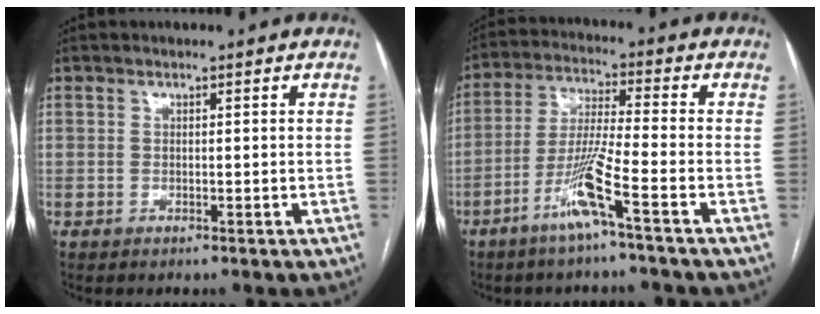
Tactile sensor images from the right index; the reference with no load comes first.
{"total": 8.8, "force": [-4.8, -1.0, 7.3], "torque": [-0.148, -0.008, -0.098]}